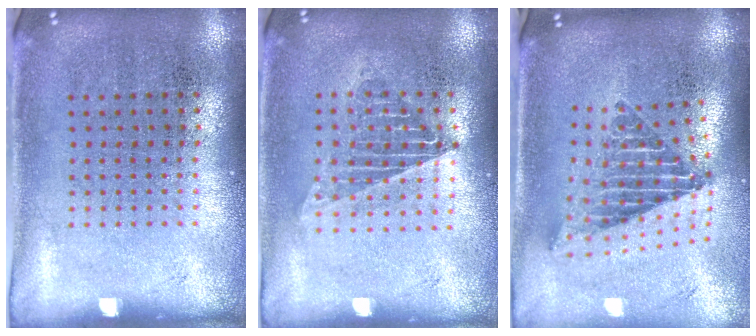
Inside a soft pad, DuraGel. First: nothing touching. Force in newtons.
{"total": 1.3, "press": 1.2, "slide": 0.5}
{"total": 2.4, "press": 1.7, "slide": 1.7}